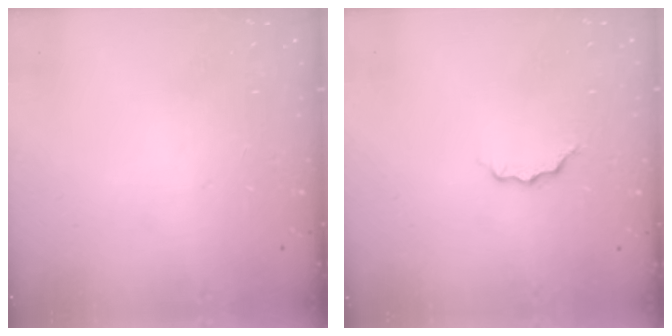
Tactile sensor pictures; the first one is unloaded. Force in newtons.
{"total": 3.8, "press": 3.8, "slide": 0.5}